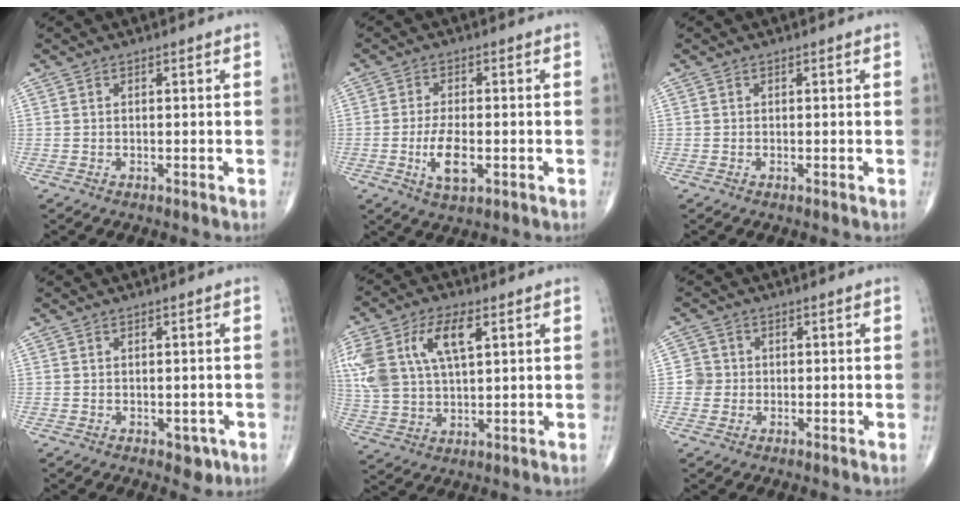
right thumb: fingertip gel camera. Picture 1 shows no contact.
{"total": 6.4, "force": [-1.6, 2.7, 5.6], "torque": [-0.106, -0.002, -0.026]}
{"total": 0.0}
{"total": 2.5, "force": [-1.0, 1.6, 1.6], "torque": [-0.004, 0.002, -0.008]}
{"total": 16.0, "force": [5.6, 8.2, 12.6], "torque": [-0.271, 0.005, 0.110]}
{"total": 2.9, "force": [-0.1, 2.9, 0.2], "torque": [0.022, 0.009, -0.006]}